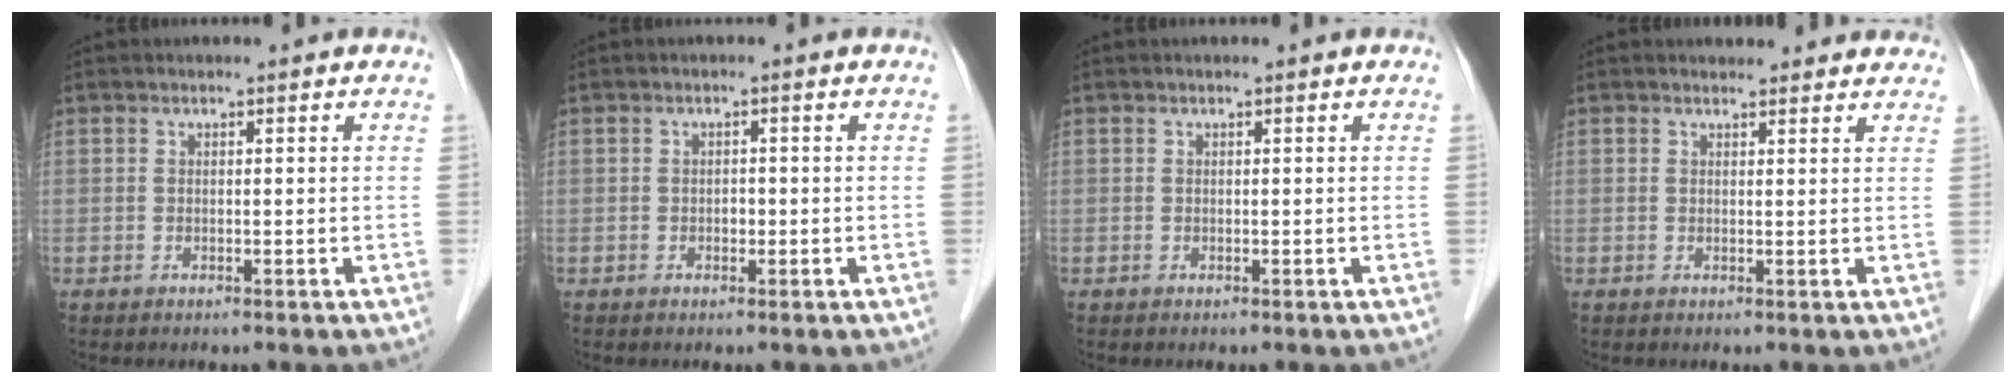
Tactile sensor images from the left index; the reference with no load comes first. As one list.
[{"total": 0.7, "force": [-0.3, 0.5, 0.4], "torque": [-0.007, 0.001, -0.006]}, {"total": 0.0}, {"total": 6.1, "force": [5.6, 2.1, 0.9], "torque": [0.005, 0.011, 0.051]}]